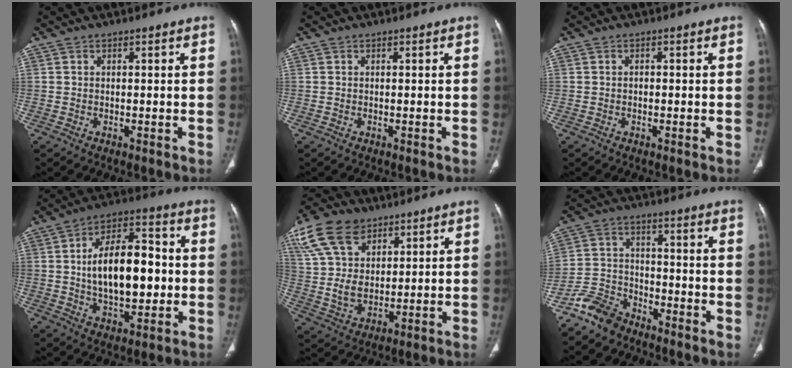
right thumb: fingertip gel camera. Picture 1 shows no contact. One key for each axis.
{"total": 0.0}
{"total": 0.6, "fx": -0.1, "fy": 0.5, "fz": 0.4, "tx": -0.004, "ty": 0.003, "tz": -0.005}
{"total": 16.8, "fx": 0.2, "fy": 8.8, "fz": 14.3, "tx": -0.208, "ty": 0.023, "tz": 0.002}
{"total": 15.2, "fx": 8.3, "fy": 9.5, "fz": 8.5, "tx": -0.153, "ty": -0.017, "tz": 0.167}
{"total": 7.3, "fx": -6.0, "fy": 3.8, "fz": 1.7, "tx": -0.031, "ty": 0.032, "tz": -0.126}